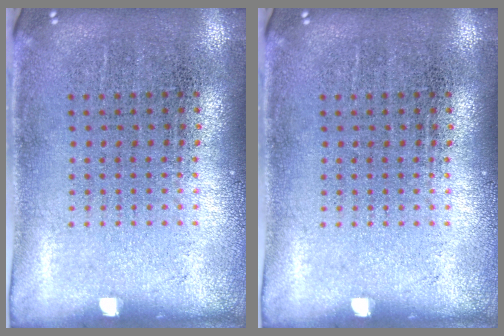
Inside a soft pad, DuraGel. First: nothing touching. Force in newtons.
{"total": 0.0}